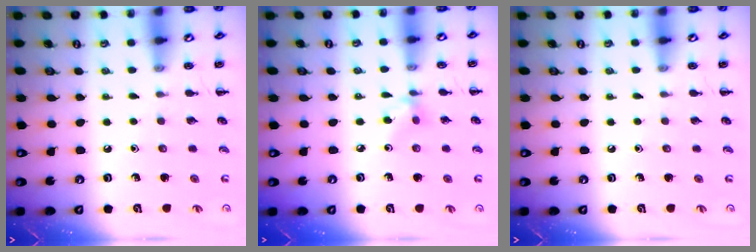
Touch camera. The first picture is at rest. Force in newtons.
{"total": 4.6, "press": 4.4, "slide": 1.3}
{"total": 0.0}